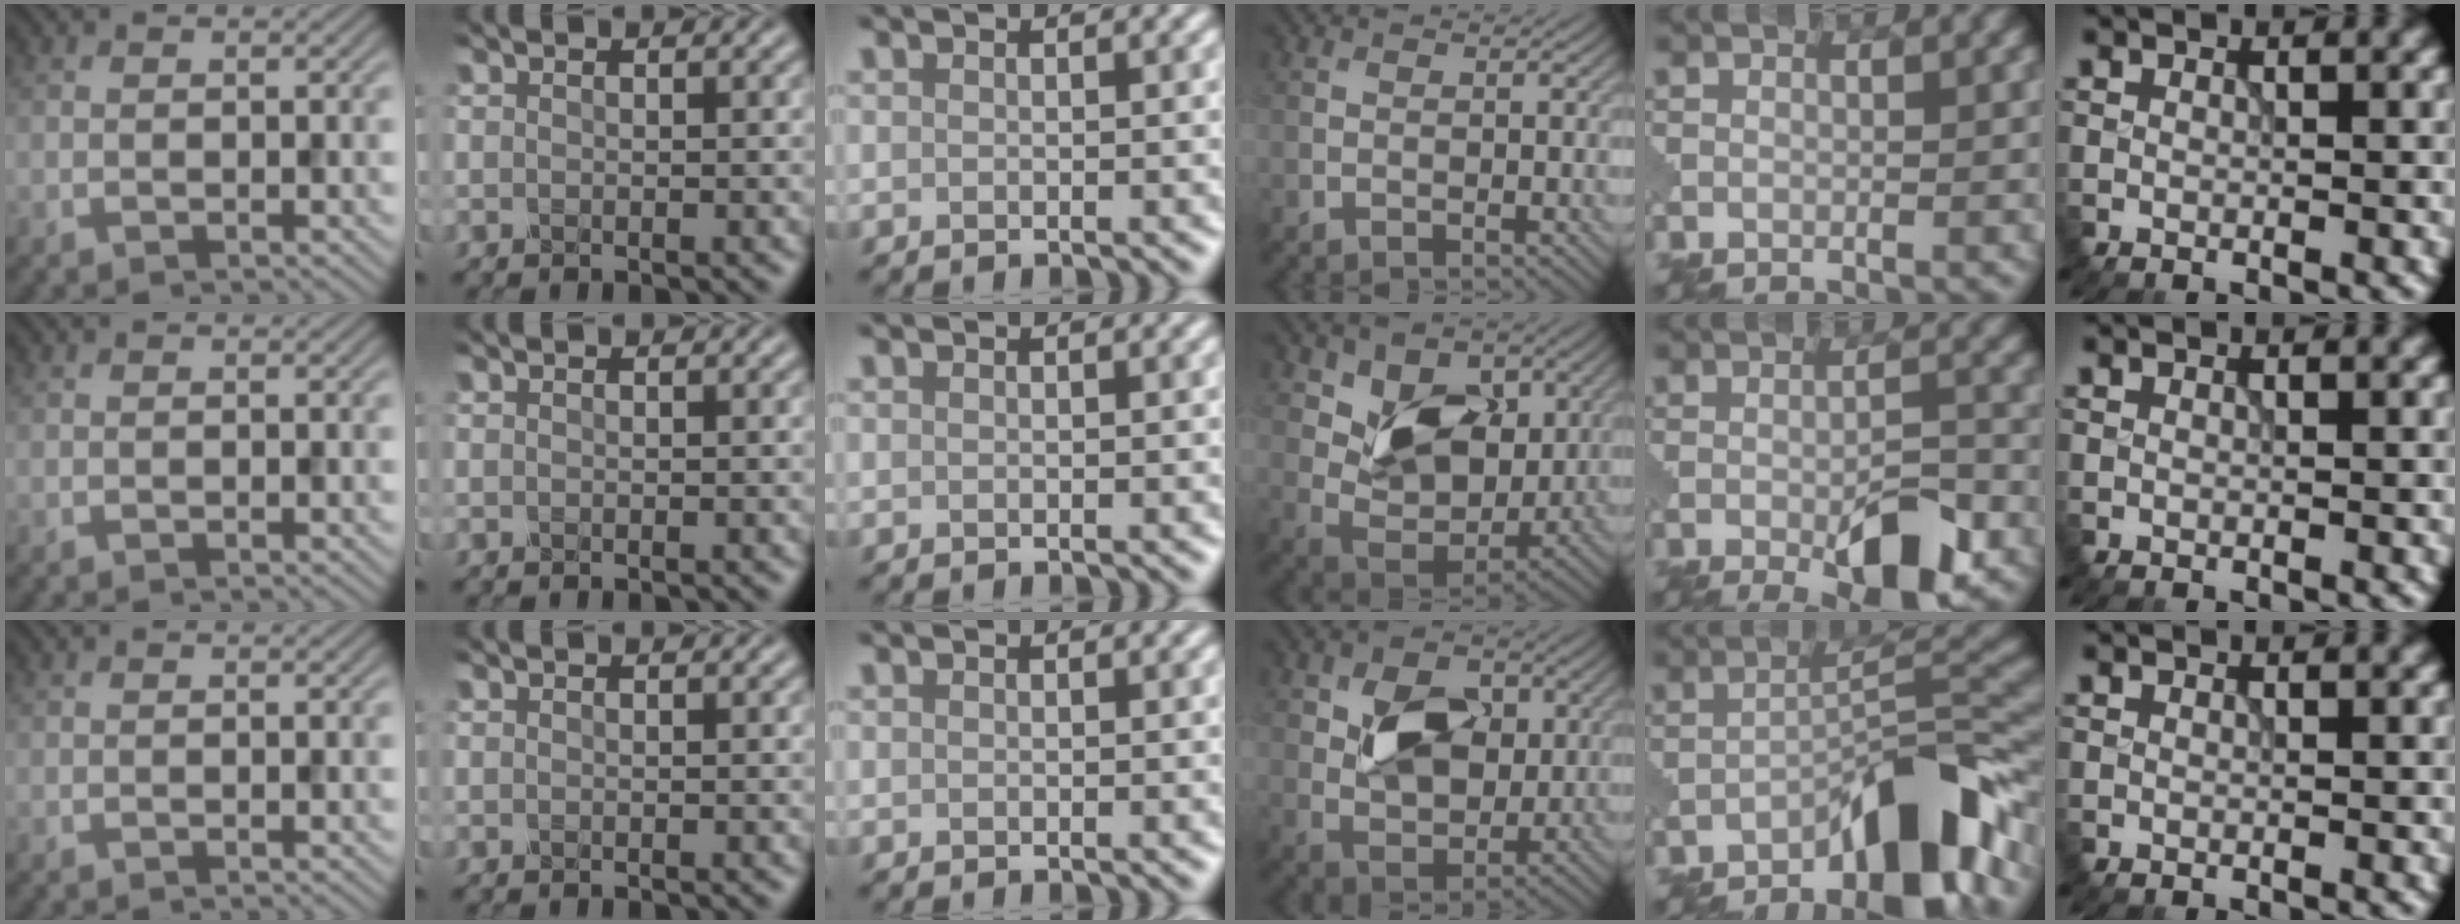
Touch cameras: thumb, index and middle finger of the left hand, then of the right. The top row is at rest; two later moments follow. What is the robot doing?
{"motion": "insert", "object": "pin"}